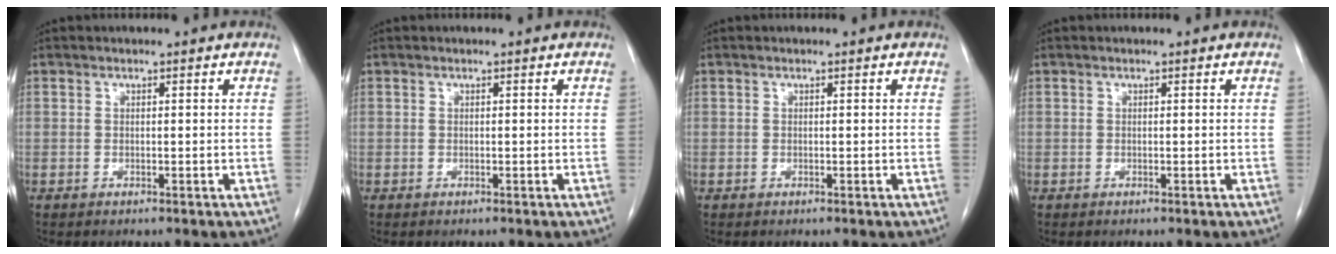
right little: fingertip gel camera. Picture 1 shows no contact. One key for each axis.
{"total": 0.0}
{"total": 0.0}
{"total": 0.0}